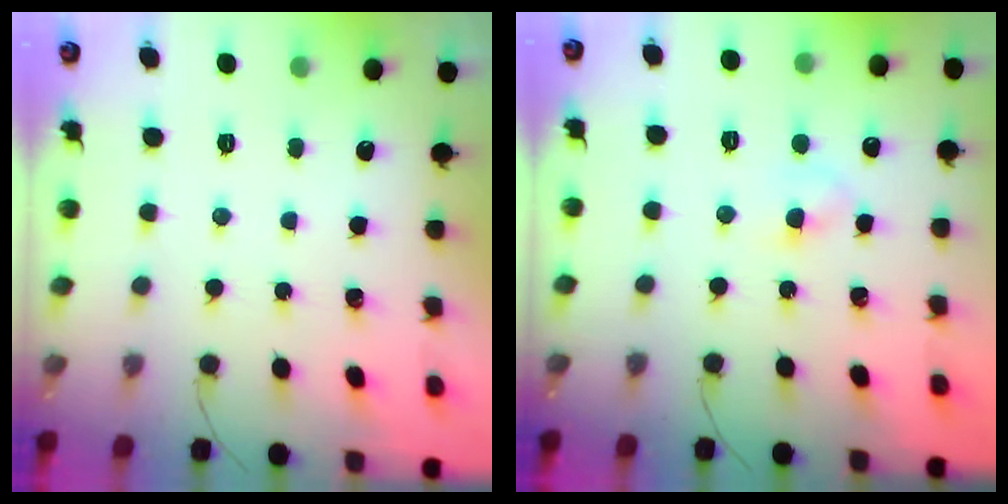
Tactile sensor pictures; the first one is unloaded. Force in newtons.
{"total": 3.2, "press": 3.0, "slide": 1.2}